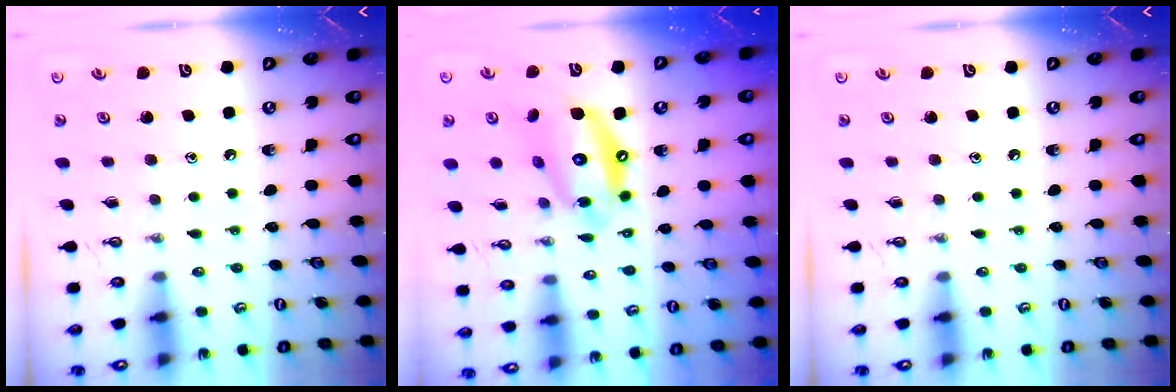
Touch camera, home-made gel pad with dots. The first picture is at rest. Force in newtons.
{"total": 14.7, "press": 14.6, "slide": 1.4}
{"total": 0.0}